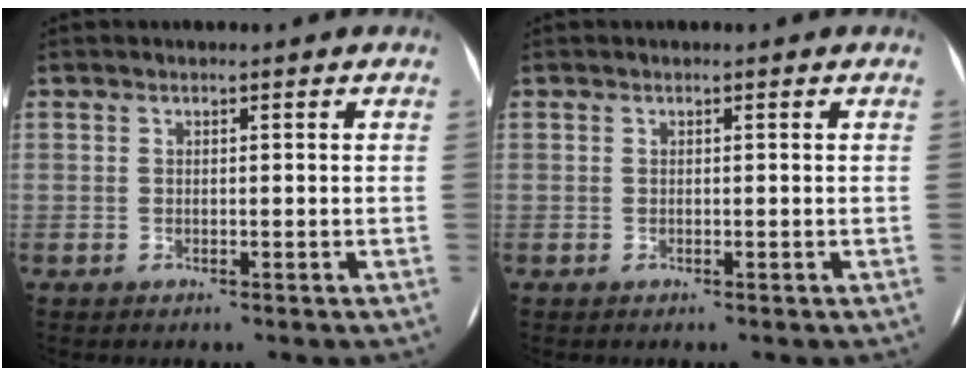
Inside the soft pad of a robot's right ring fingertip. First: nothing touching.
{"total": 0.0}